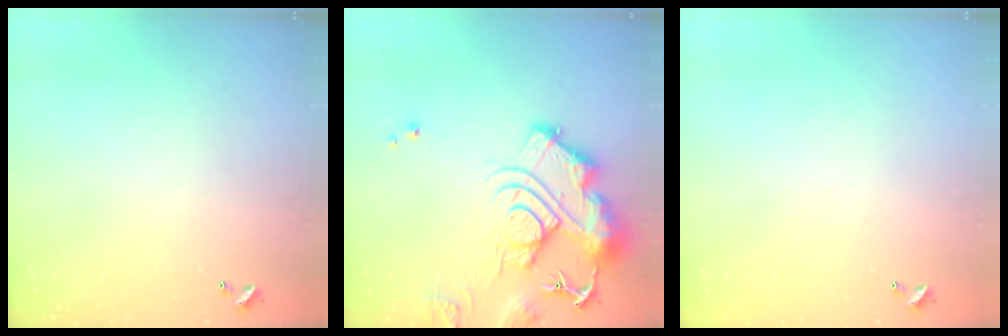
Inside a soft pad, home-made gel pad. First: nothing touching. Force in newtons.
{"total": 16.2, "press": 16.1, "slide": 1.7}
{"total": 0.0}